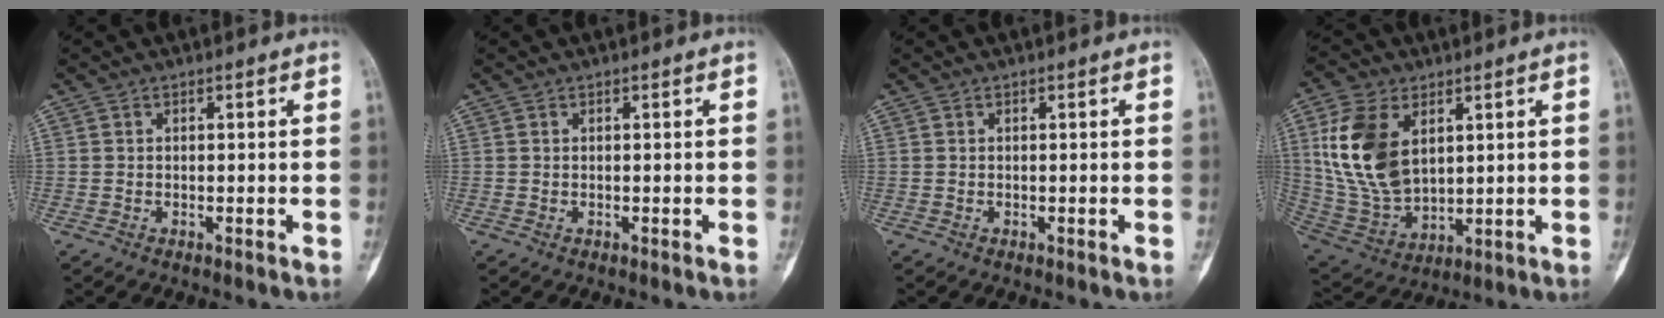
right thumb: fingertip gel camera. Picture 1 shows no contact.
{"total": 0.0}
{"total": 0.0}
{"total": 16.0, "force": [4.7, 9.9, 11.7], "torque": [-0.221, -0.017, 0.105]}